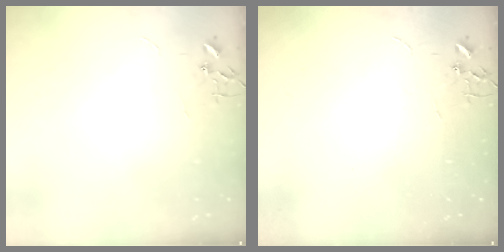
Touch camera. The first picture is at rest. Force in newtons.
{"total": 0.0}